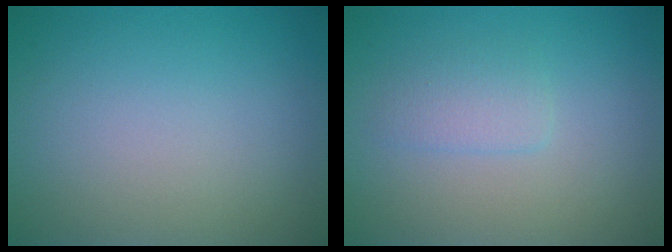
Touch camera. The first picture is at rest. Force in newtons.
{"total": 1.6, "press": 1.6, "slide": 0.0}